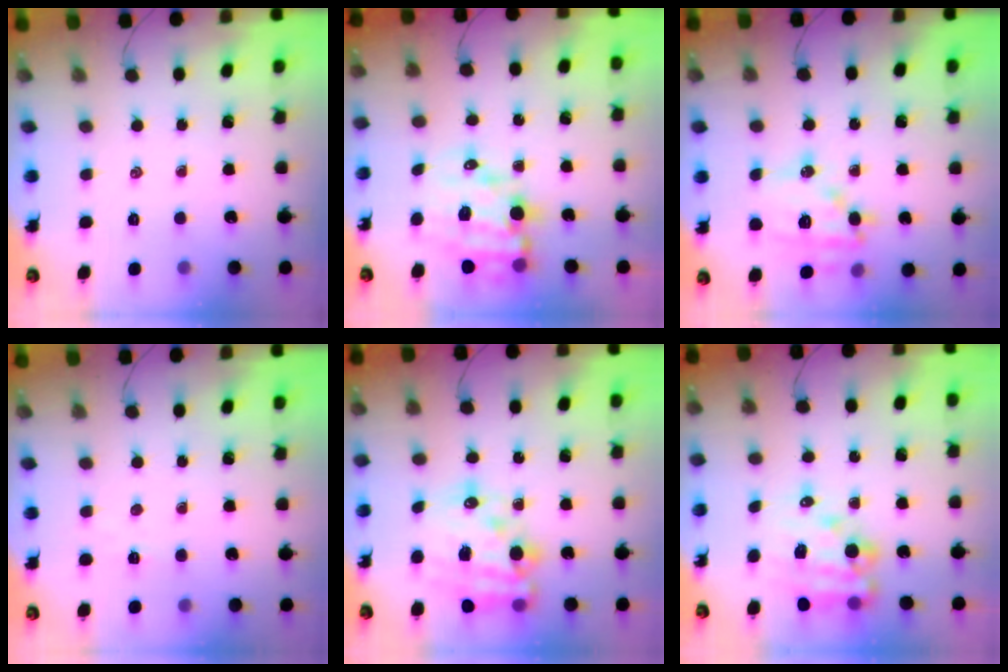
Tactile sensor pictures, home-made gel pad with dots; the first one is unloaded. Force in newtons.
{"total": 13.2, "press": 12.8, "slide": 3.4}
{"total": 15.0, "press": 14.8, "slide": 2.4}
{"total": 2.6, "press": 2.4, "slide": 0.8}
{"total": 19.2, "press": 18.8, "slide": 4.0}
{"total": 14.5, "press": 14.1, "slide": 3.4}